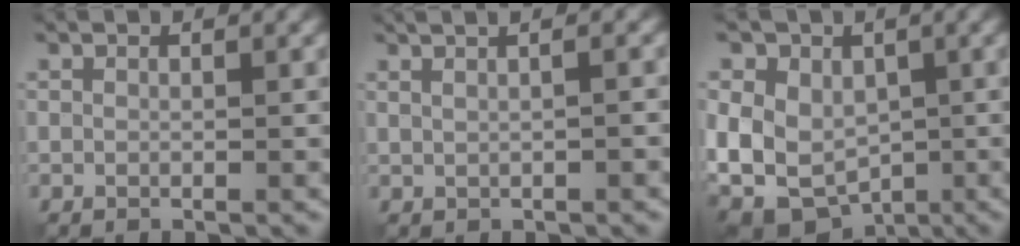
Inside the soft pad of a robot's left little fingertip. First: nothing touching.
{"total": 4.9, "force": [2.2, 2.3, 3.7], "torque": [-0.041, 0.035, 0.015]}
{"total": 10.4, "force": [-2.2, 8.6, 5.4], "torque": [-0.107, -0.001, -0.057]}